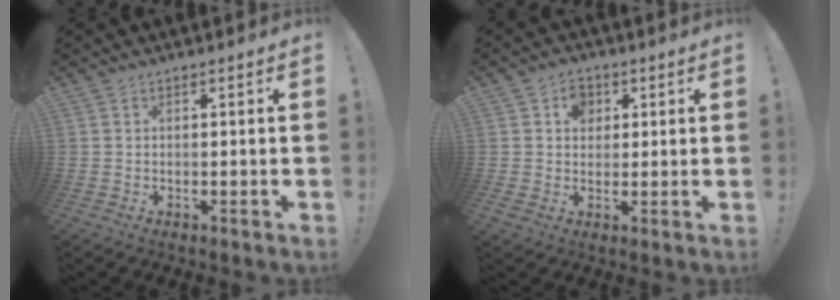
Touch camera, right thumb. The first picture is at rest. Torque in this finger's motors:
{"motor_torque": [0.97, 1.08, 0.46, -0.53, 0.02]}